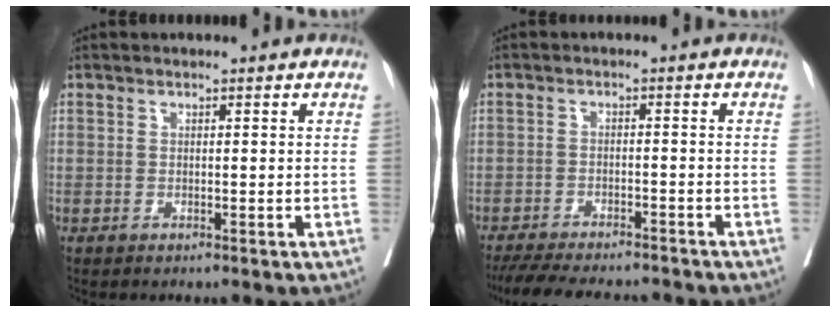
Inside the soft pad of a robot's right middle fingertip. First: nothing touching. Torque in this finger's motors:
{"motor_torque": [1.06, -1.08, 0.25, 0.04]}